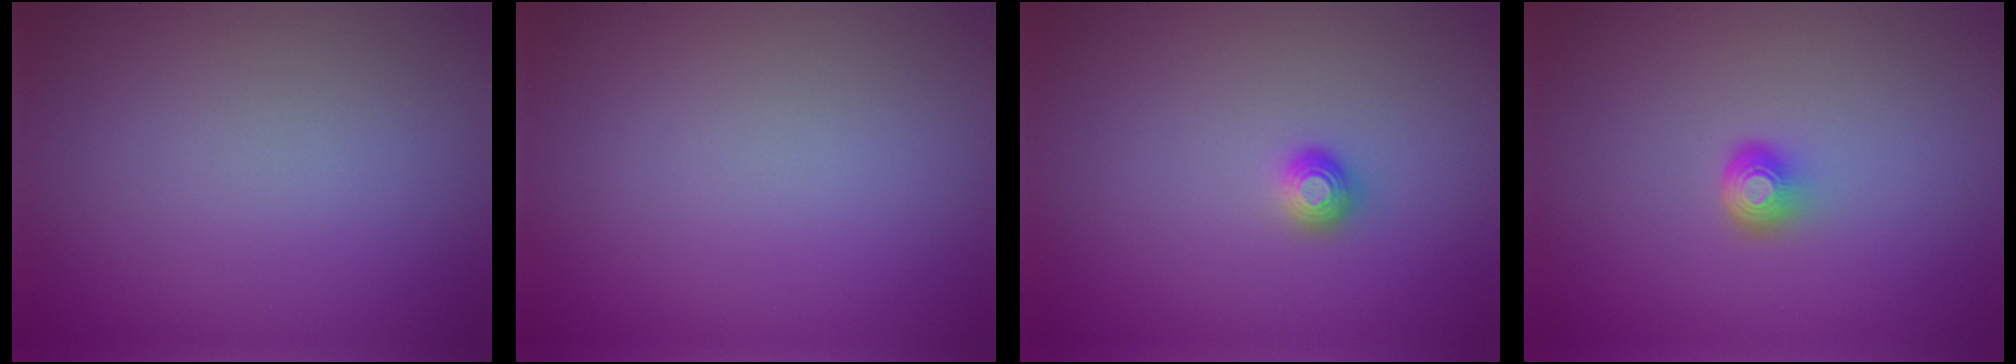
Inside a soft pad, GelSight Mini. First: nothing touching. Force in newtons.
{"total": 0.0}
{"total": 1.1, "press": 1.0, "slide": 0.4}
{"total": 1.9, "press": 1.3, "slide": 1.4}